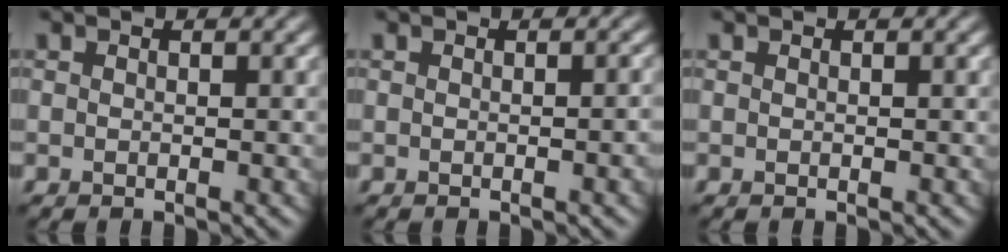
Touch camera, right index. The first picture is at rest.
{"total": 1.9, "force": [-0.2, 0.6, 1.8], "torque": [-0.017, 0.001, -0.003]}
{"total": 0.0}